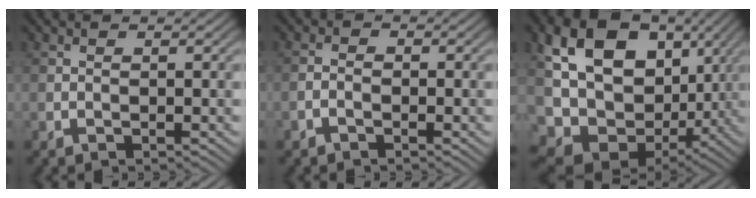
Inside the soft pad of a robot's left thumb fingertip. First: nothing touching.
{"total": 1.1, "force": [-0.8, 0.5, 0.6], "torque": [-0.011, 0.004, -0.020]}
{"total": 16.3, "force": [2.1, 12.2, 10.7], "torque": [-0.211, -0.032, 0.070]}